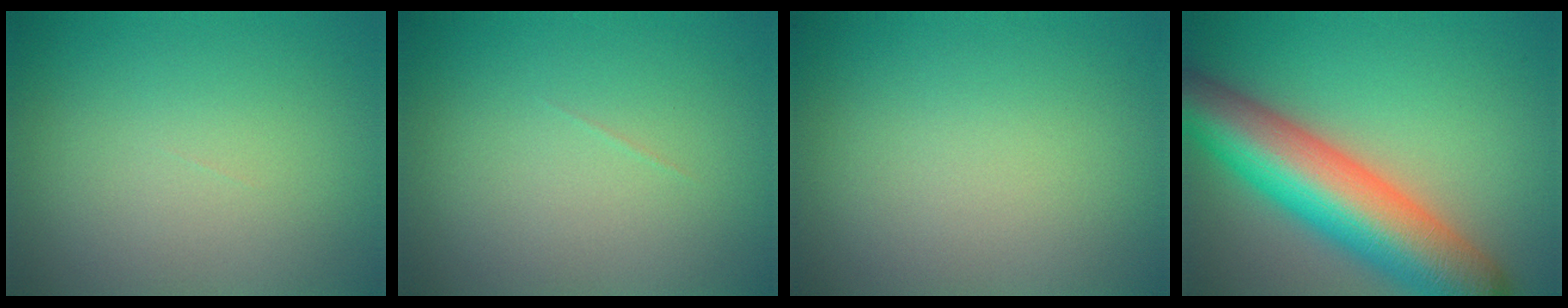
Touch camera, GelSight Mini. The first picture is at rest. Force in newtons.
{"total": 0.0}
{"total": 0.0}
{"total": 11.7, "press": 11.7, "slide": 0.5}